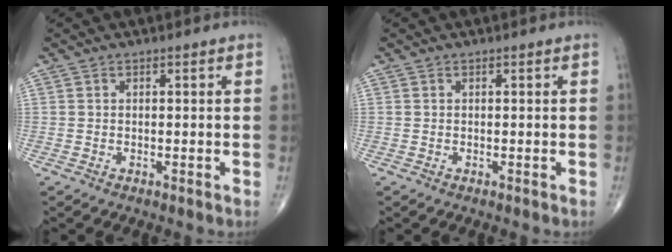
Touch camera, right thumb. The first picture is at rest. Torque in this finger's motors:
{"motor_torque": [-0.19, 0.19, 0.00, 0.00, 0.00]}